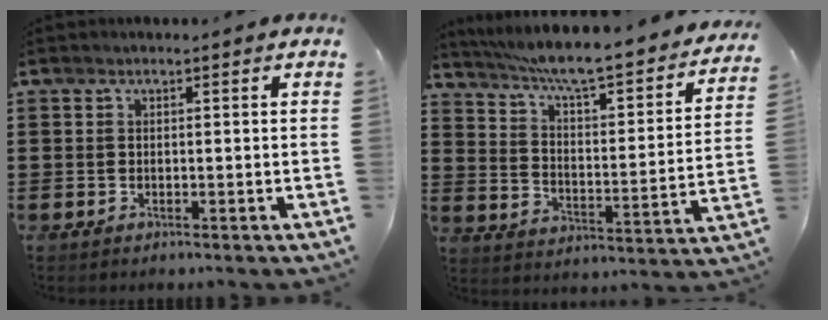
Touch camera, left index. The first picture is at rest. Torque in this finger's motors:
{"motor_torque": [1.35, -0.79, 0.39, 0.21]}